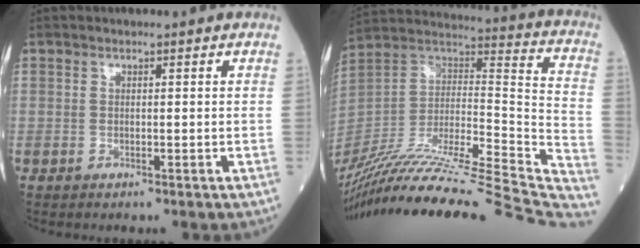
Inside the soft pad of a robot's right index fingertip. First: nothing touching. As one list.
[{"total": 41.4, "force": [-35.9, 1.9, 20.6], "torque": [-0.266, -0.068, -0.527]}]